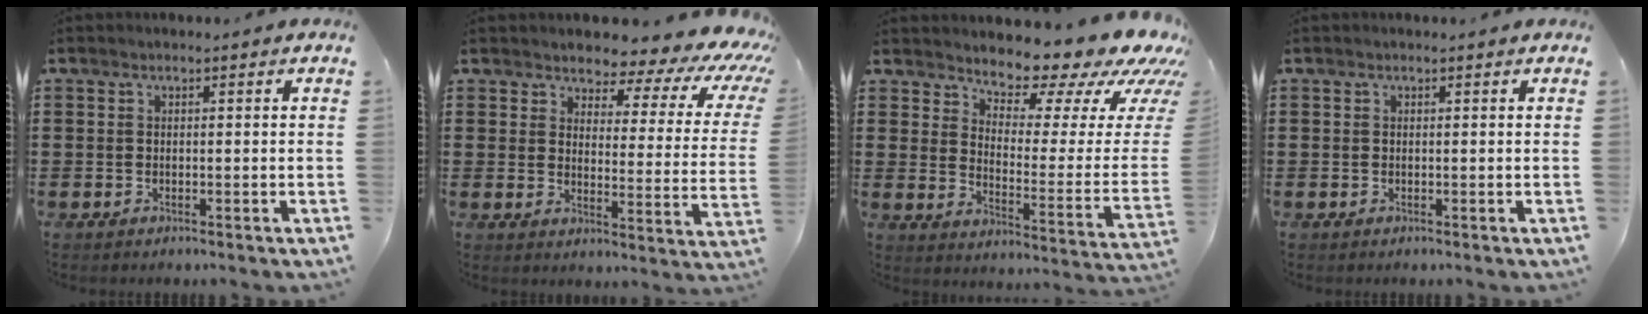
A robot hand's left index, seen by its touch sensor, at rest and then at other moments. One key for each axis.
{"total": 4.6, "fx": 3.6, "fy": 2.0, "fz": 2.0, "tx": -0.047, "ty": -0.028, "tz": 0.054}
{"total": 9.6, "fx": 8.4, "fy": 2.9, "fz": 3.7, "tx": -0.062, "ty": -0.074, "tz": 0.137}
{"total": 0.0}